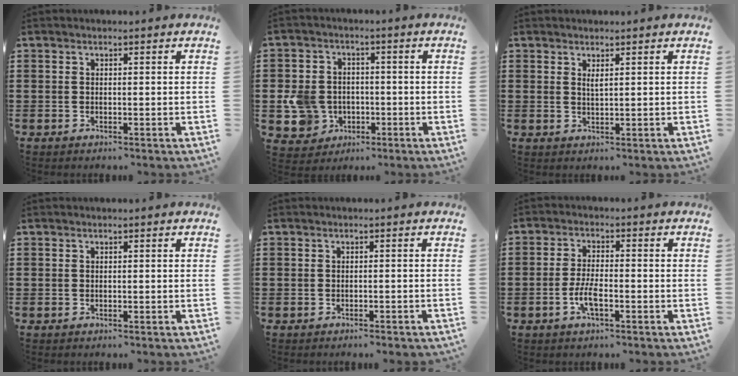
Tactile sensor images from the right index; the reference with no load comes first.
{"total": 7.0, "force": [-1.3, 6.3, 2.7], "torque": [-0.092, 0.012, -0.025]}
{"total": 1.1, "force": [0.7, 0.1, 0.8], "torque": [-0.017, 0.000, 0.013]}
{"total": 0.0}
{"total": 0.8, "force": [-0.7, -0.1, 0.3], "torque": [-0.010, -0.004, -0.014]}
{"total": 4.0, "force": [-1.6, 1.1, 3.4], "torque": [-0.080, -0.003, -0.035]}